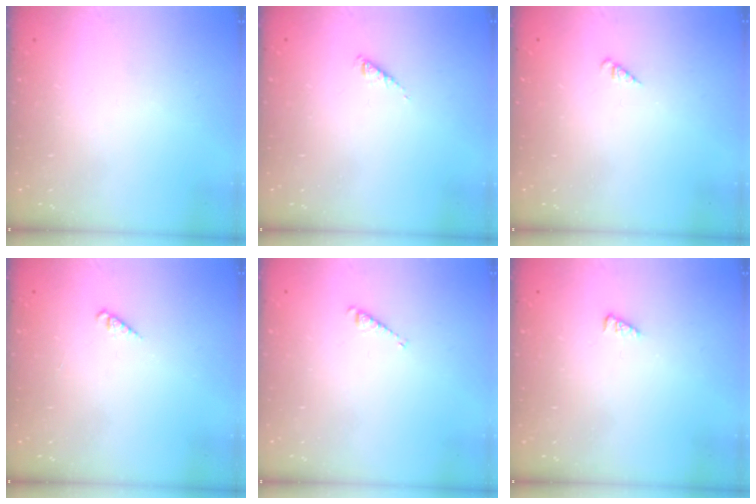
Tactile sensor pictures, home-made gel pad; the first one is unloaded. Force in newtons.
{"total": 2.4, "press": 2.4, "slide": 0.3}
{"total": 1.3, "press": 1.3, "slide": 0.3}
{"total": 1.4, "press": 1.4, "slide": 0.3}
{"total": 3.1, "press": 3.1, "slide": 0.4}
{"total": 1.6, "press": 1.5, "slide": 0.4}